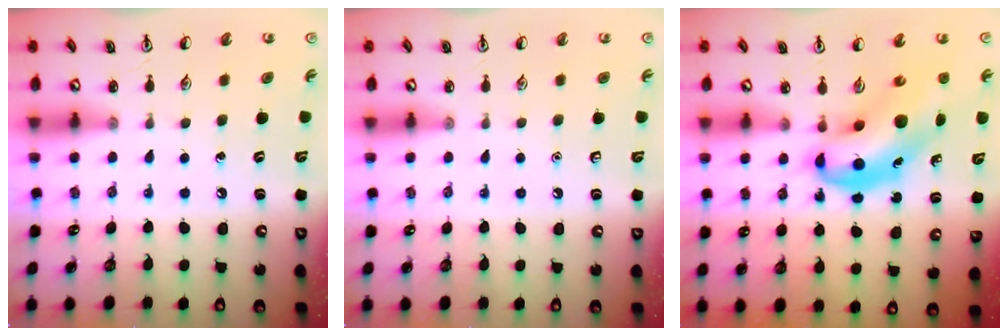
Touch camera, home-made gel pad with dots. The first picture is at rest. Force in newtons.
{"total": 0.0}
{"total": 9.0, "press": 8.7, "slide": 2.6}